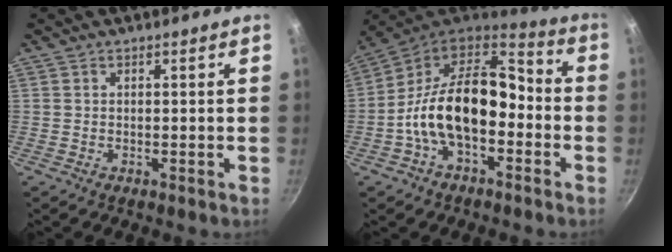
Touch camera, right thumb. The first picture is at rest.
{"total": 19.2, "force": [-3.8, 11.5, 14.9], "torque": [-0.236, 0.060, -0.083]}